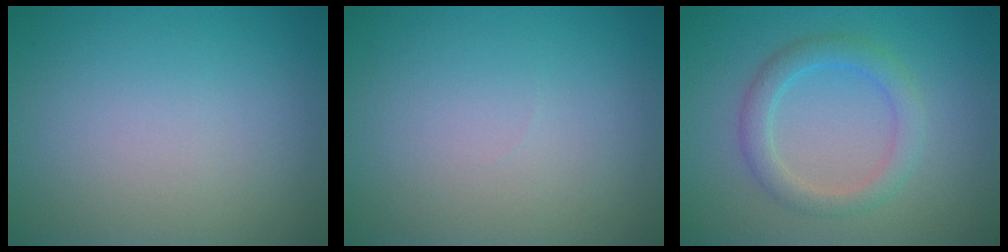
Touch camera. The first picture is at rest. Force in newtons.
{"total": 0.0}
{"total": 2.9, "press": 2.9, "slide": 0.2}